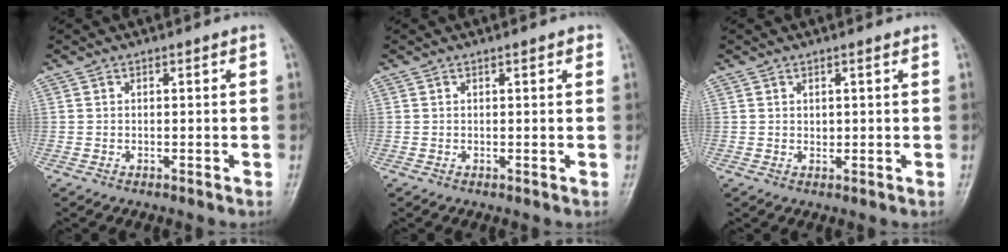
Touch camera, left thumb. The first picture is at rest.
{"total": 1.2, "force": [0.7, 0.4, 0.9], "torque": [-0.009, 0.000, 0.006]}
{"total": 1.0, "force": [0.5, 0.6, 0.6], "torque": [-0.002, -0.004, 0.012]}